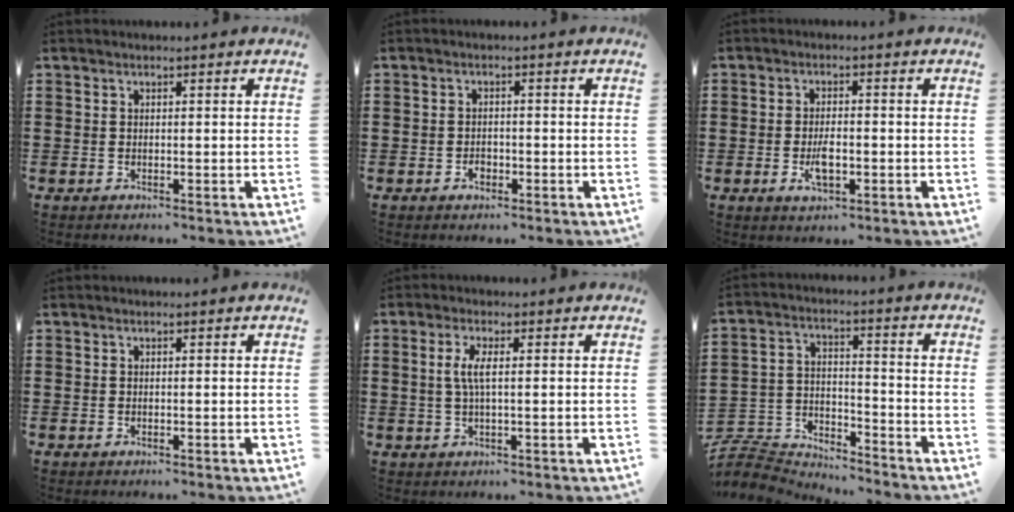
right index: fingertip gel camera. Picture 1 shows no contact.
{"total": 1.5, "force": [-0.8, 1.0, 0.9], "torque": [-0.019, -0.002, -0.015]}
{"total": 3.7, "force": [-1.1, 1.5, 3.2], "torque": [-0.063, 0.002, -0.020]}
{"total": 0.0}
{"total": 3.3, "force": [0.1, 0.4, 3.3], "torque": [-0.077, -0.008, -0.006]}
{"total": 5.7, "force": [-5.5, 1.5, 0.5], "torque": [-0.026, 0.002, -0.117]}